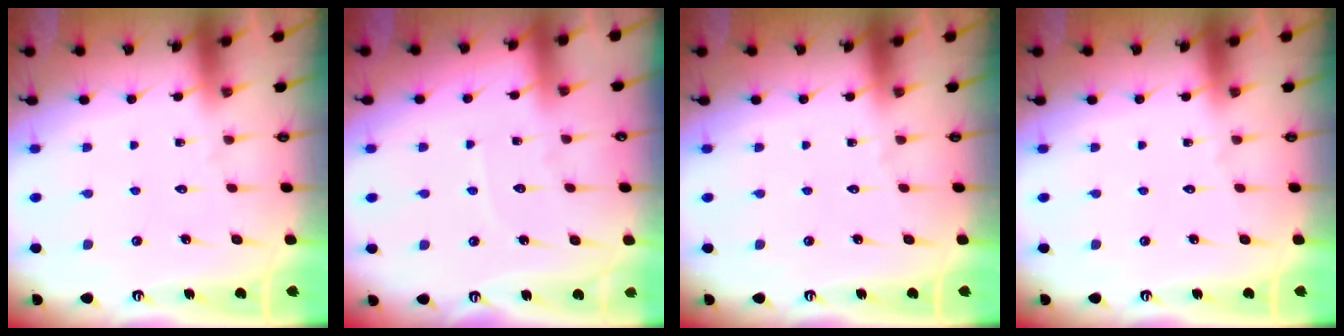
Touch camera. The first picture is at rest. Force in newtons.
{"total": 3.1, "press": 3.1, "slide": 0.3}
{"total": 0.0}
{"total": 0.0}